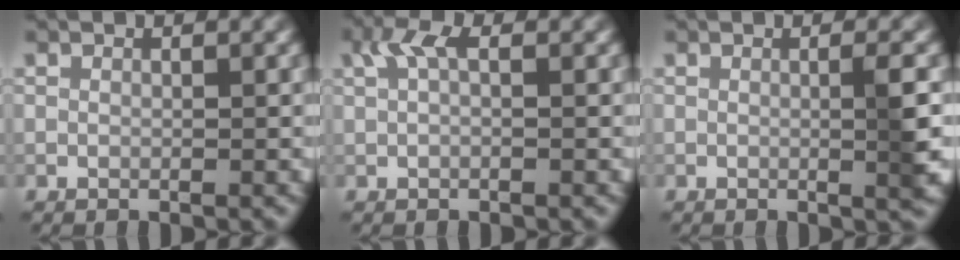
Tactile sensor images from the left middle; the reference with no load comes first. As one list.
[{"total": 2.0, "force": [0.8, 0.7, 1.7], "torque": [-0.035, 0.008, 0.011]}, {"total": 2.9, "force": [-0.1, 0.5, 2.9], "torque": [-0.035, 0.002, -0.005]}]